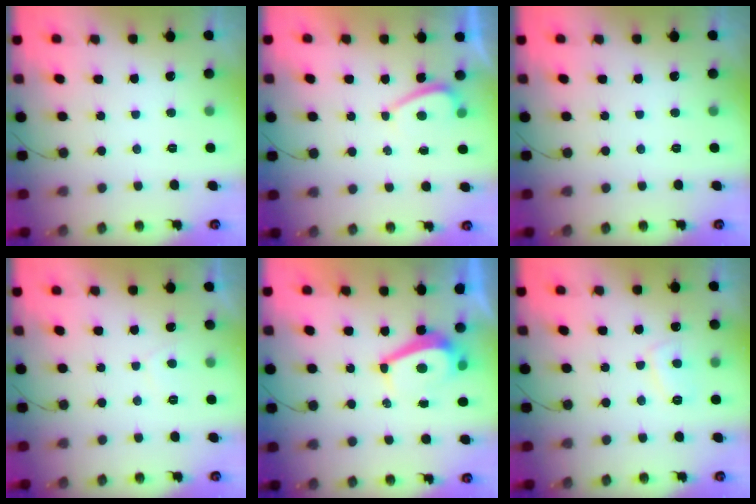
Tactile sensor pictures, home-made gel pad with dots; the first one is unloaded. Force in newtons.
{"total": 1.0, "press": 0.9, "slide": 0.5}
{"total": 0.0}
{"total": 1.1, "press": 0.9, "slide": 0.6}
{"total": 5.4, "press": 5.4, "slide": 0.4}
{"total": 4.4, "press": 4.4, "slide": 0.7}